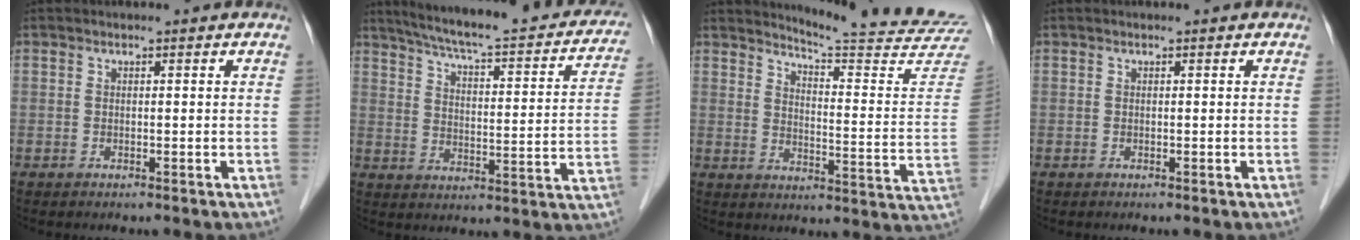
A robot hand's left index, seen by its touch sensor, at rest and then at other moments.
{"total": 24.6, "force": [21.0, 4.1, 12.1], "torque": [-0.176, -0.011, 0.262]}
{"total": 19.3, "force": [18.6, -1.5, 4.8], "torque": [-0.076, -0.133, 0.218]}
{"total": 0.0}